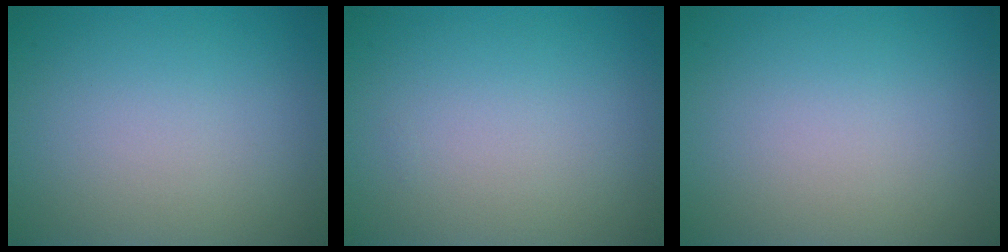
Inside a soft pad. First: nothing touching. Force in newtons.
{"total": 0.0}
{"total": 0.0}